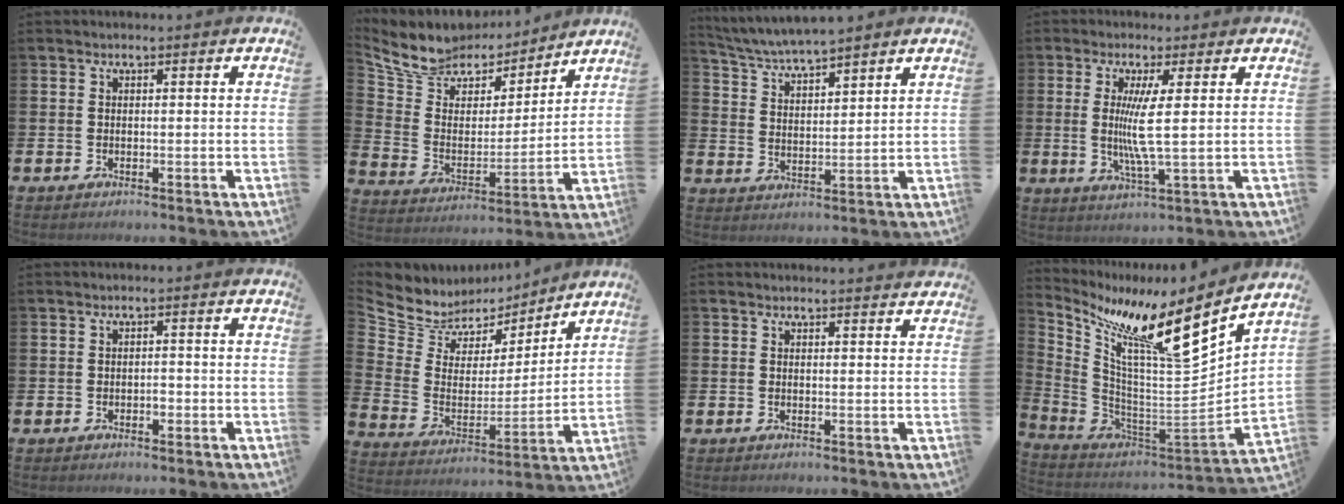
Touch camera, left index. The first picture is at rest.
{"total": 8.8, "force": [7.9, 3.7, 0.4], "torque": [-0.062, -0.063, 0.143]}
{"total": 5.3, "force": [5.3, 0.1, 0.8], "torque": [-0.040, -0.029, 0.096]}
{"total": 5.9, "force": [0.9, 0.0, 5.9], "torque": [-0.102, -0.013, 0.011]}
{"total": 1.0, "force": [-0.4, 0.6, 0.7], "torque": [-0.006, -0.004, -0.009]}
{"total": 6.8, "force": [5.8, 3.5, -0.3], "torque": [-0.042, -0.049, 0.102]}
{"total": 1.1, "force": [1.1, -0.1, -0.1], "torque": [0.016, -0.011, 0.018]}
{"total": 11.2, "force": [7.4, 0.3, 8.4], "torque": [-0.178, -0.069, 0.105]}